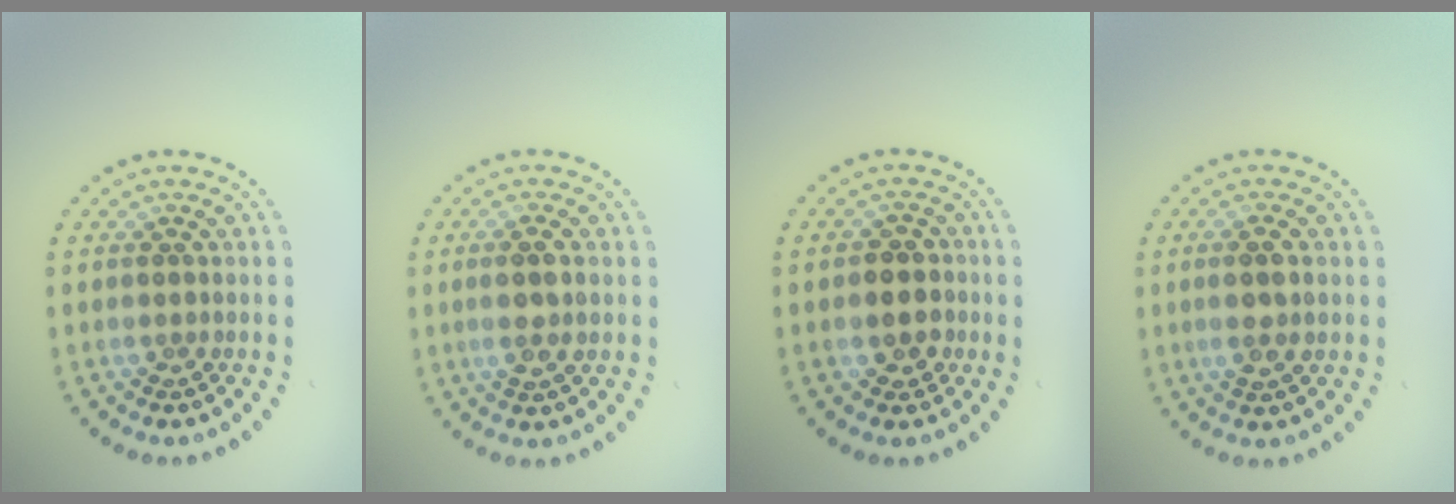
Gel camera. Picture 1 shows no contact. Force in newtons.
{"total": 2.2, "press": 2.1, "slide": 0.8}
{"total": 2.8, "press": 2.7, "slide": 0.7}
{"total": 2.2, "press": 2.1, "slide": 0.8}